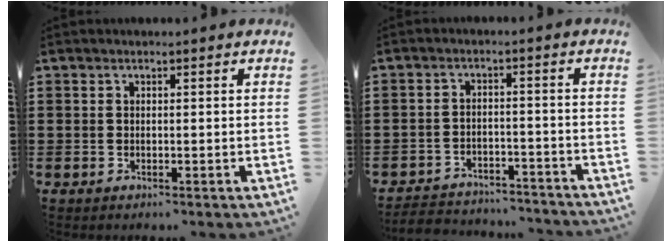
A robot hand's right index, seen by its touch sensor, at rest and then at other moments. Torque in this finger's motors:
{"motor_torque": [-1.79, 0.35, -1.05, -0.21]}